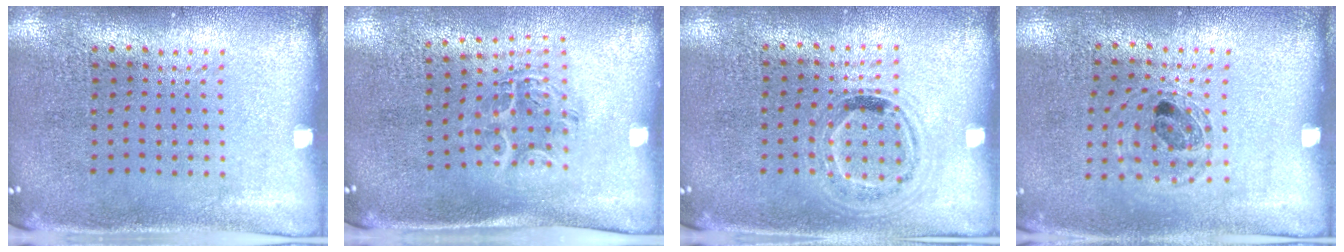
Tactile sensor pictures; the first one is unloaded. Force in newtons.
{"total": 1.1, "press": 1.1, "slide": 0.1}
{"total": 0.9, "press": 0.9, "slide": 0.3}
{"total": 0.8, "press": 0.8, "slide": 0.2}